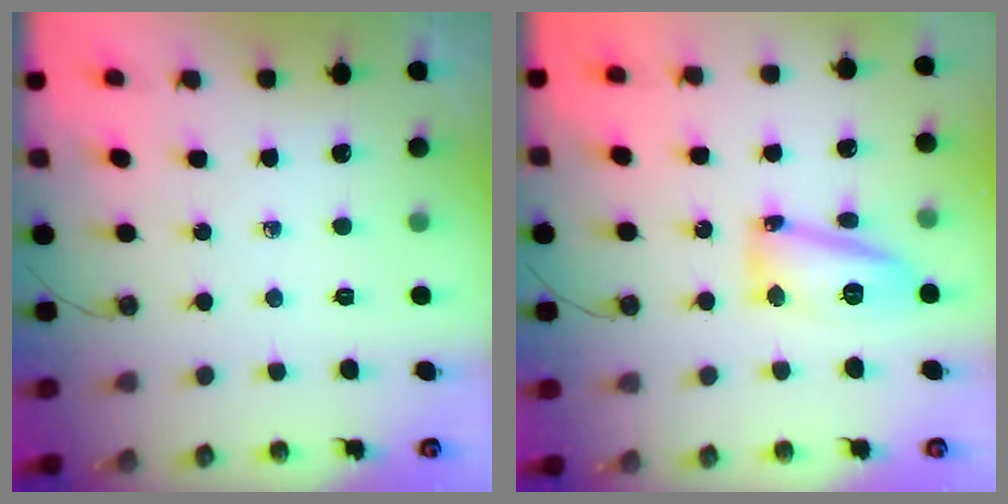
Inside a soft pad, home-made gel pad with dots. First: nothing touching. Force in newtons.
{"total": 17.7, "press": 14.4, "slide": 10.2}